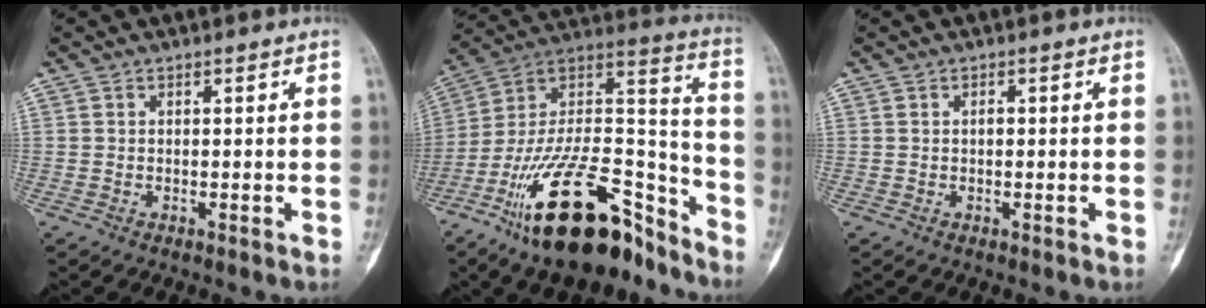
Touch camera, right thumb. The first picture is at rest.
{"total": 28.9, "force": [-18.9, 11.4, 18.7], "torque": [-0.300, 0.091, -0.323]}
{"total": 0.7, "force": [0.1, 0.4, 0.5], "torque": [-0.010, 0.002, 0.002]}